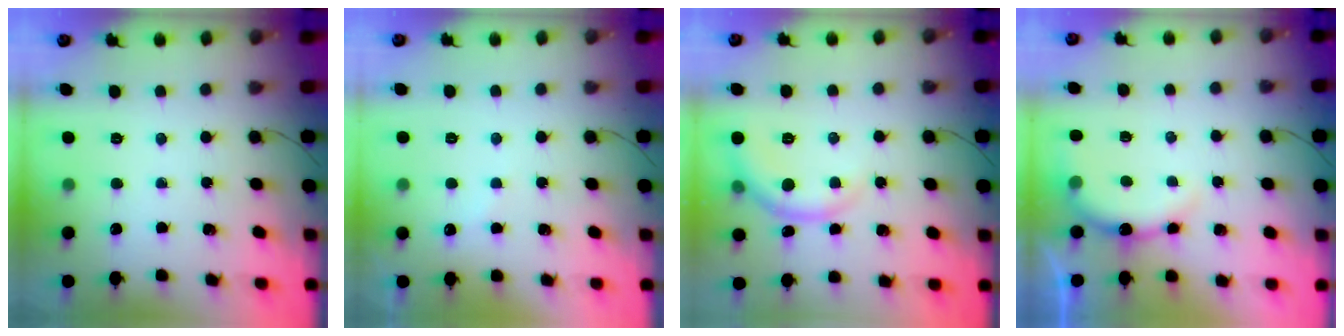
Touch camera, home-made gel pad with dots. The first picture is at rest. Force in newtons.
{"total": 5.3, "press": 5.2, "slide": 1.0}
{"total": 6.5, "press": 6.4, "slide": 0.9}
{"total": 6.0, "press": 6.0, "slide": 0.8}